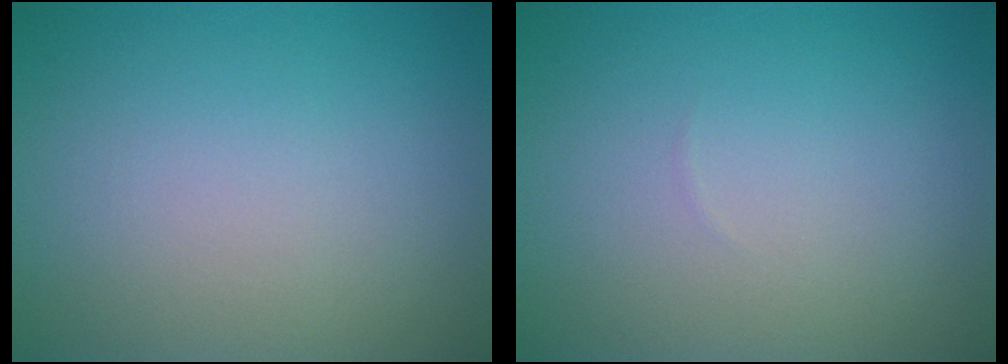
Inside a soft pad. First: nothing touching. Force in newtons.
{"total": 0.0}